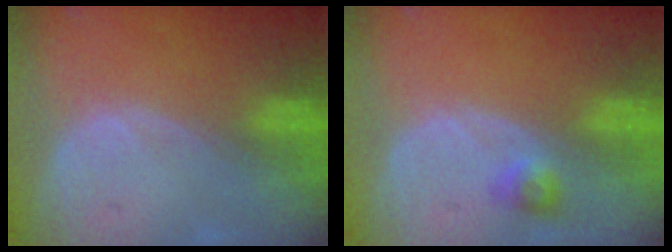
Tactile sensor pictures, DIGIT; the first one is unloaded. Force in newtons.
{"total": 2.2, "press": 2.1, "slide": 0.8}